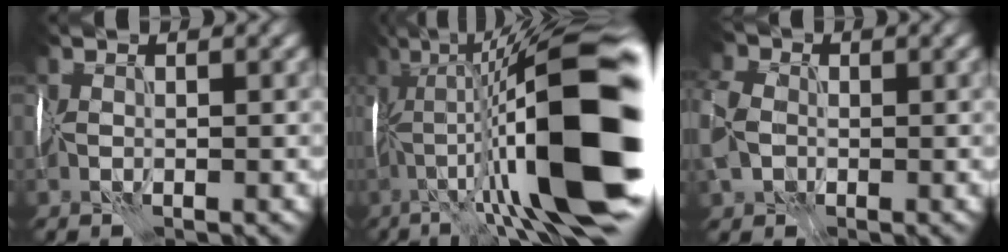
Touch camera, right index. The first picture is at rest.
{"total": 18.8, "force": [-3.2, 4.7, 18.0], "torque": [-0.279, 0.028, -0.053]}
{"total": 6.1, "force": [-1.2, 4.8, 3.6], "torque": [-0.112, -0.001, -0.031]}